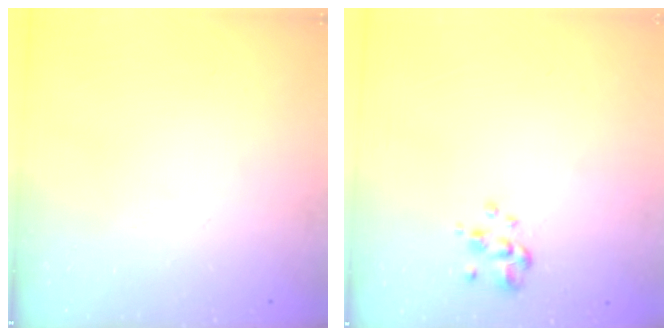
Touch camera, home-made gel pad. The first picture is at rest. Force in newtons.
{"total": 2.2, "press": 2.1, "slide": 0.7}